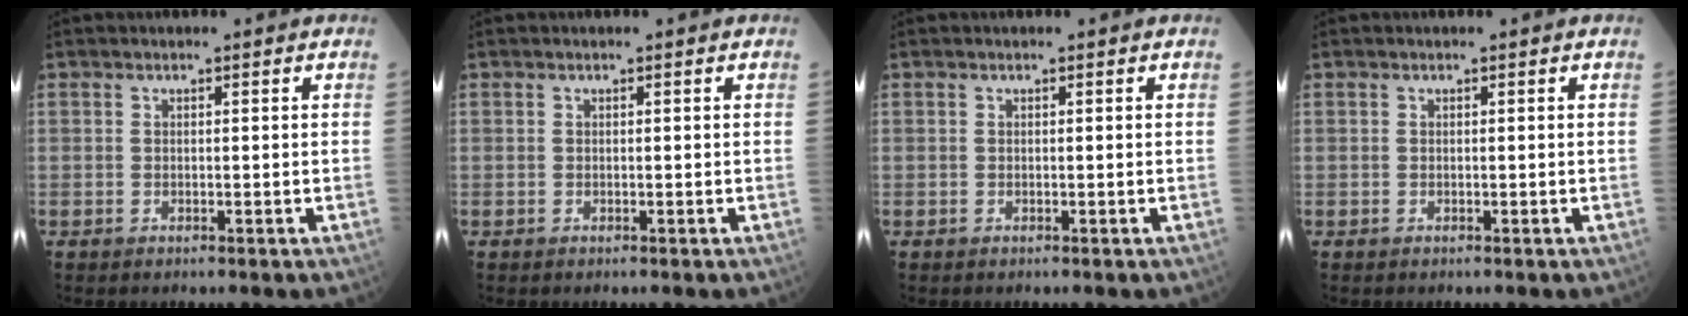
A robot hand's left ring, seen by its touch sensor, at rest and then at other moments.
{"total": 0.0}
{"total": 0.0}
{"total": 0.0}